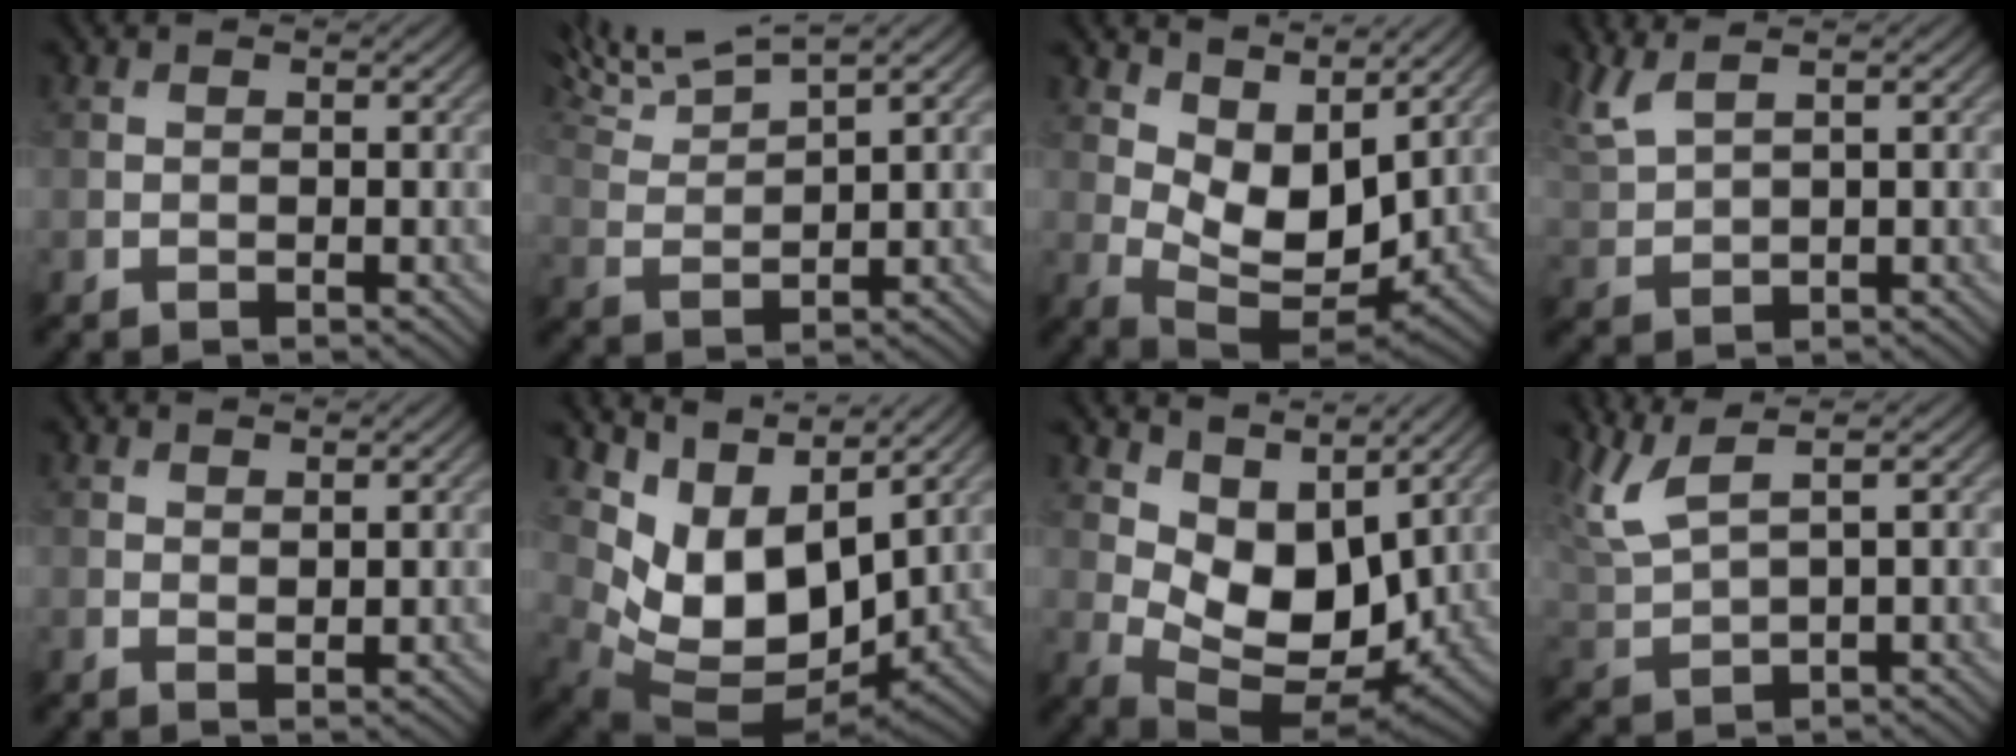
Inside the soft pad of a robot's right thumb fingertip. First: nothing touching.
{"total": 7.9, "force": [6.2, 1.3, 4.7], "torque": [-0.108, 0.022, 0.112]}
{"total": 8.4, "force": [4.5, 4.4, 5.6], "torque": [-0.120, -0.008, 0.081]}
{"total": 4.9, "force": [3.4, 1.3, 3.2], "torque": [-0.091, 0.015, 0.077]}
{"total": 1.1, "force": [0.9, 0.4, 0.5], "torque": [-0.013, -0.005, 0.019]}
{"total": 10.5, "force": [3.9, 6.2, 7.5], "torque": [-0.174, -0.016, 0.085]}
{"total": 9.3, "force": [3.8, 5.6, 6.4], "torque": [-0.134, -0.013, 0.074]}
{"total": 6.4, "force": [3.9, 1.8, 4.8], "torque": [-0.119, 0.015, 0.083]}